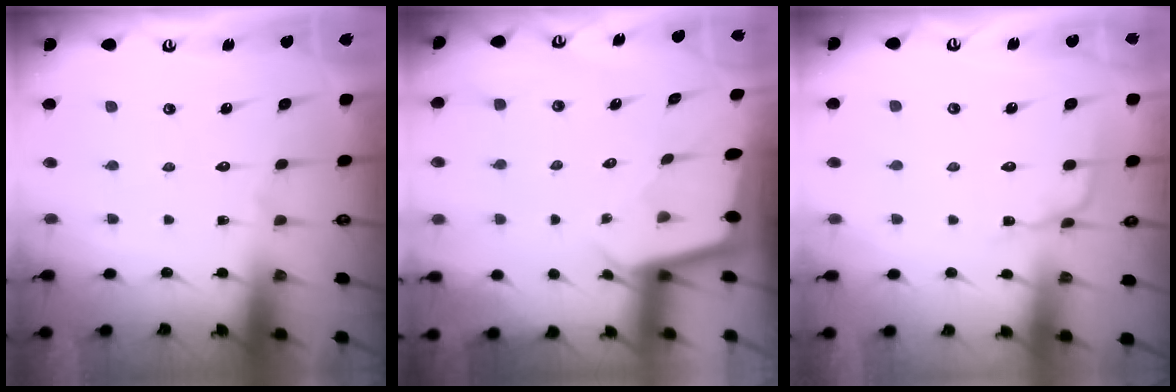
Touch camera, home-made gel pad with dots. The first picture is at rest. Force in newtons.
{"total": 1.8, "press": 1.8, "slide": 0.1}
{"total": 3.4, "press": 3.4, "slide": 0.4}